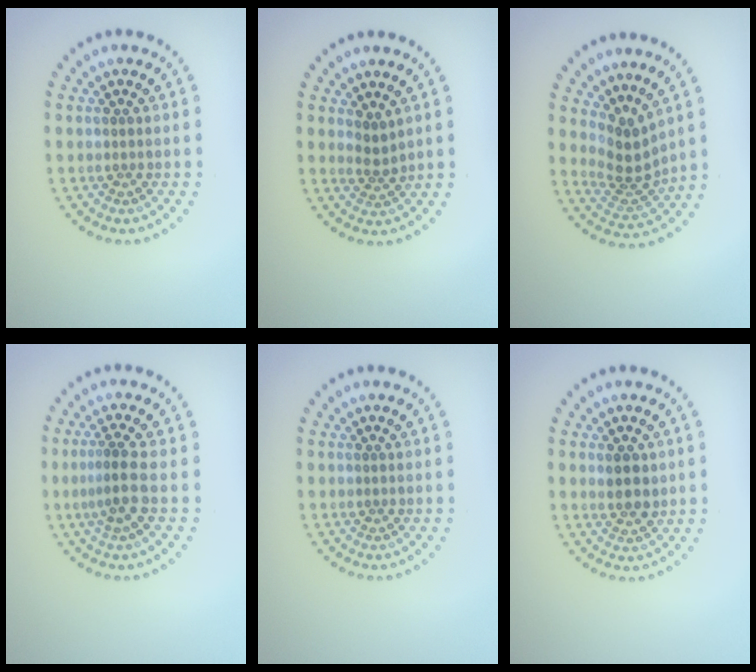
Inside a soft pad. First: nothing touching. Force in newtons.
{"total": 1.7, "press": 1.1, "slide": 1.3}
{"total": 3.3, "press": 2.3, "slide": 2.4}
{"total": 2.1, "press": 1.7, "slide": 1.3}
{"total": 0.0}
{"total": 2.4, "press": 2.3, "slide": 0.7}